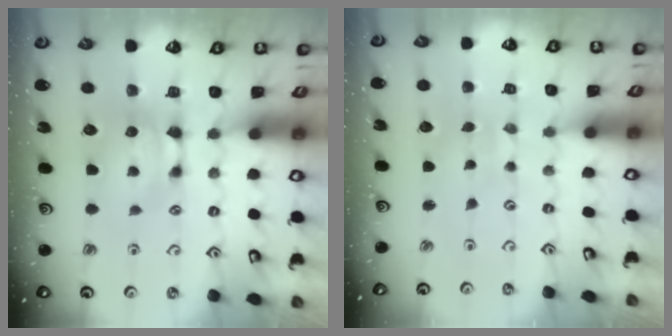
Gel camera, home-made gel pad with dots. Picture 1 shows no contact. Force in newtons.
{"total": 4.9, "press": 4.9, "slide": 0.2}